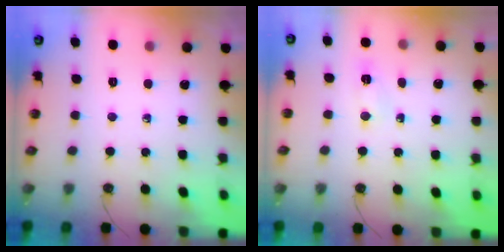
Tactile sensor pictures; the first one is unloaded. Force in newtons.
{"total": 3.0, "press": 3.0, "slide": 0.4}